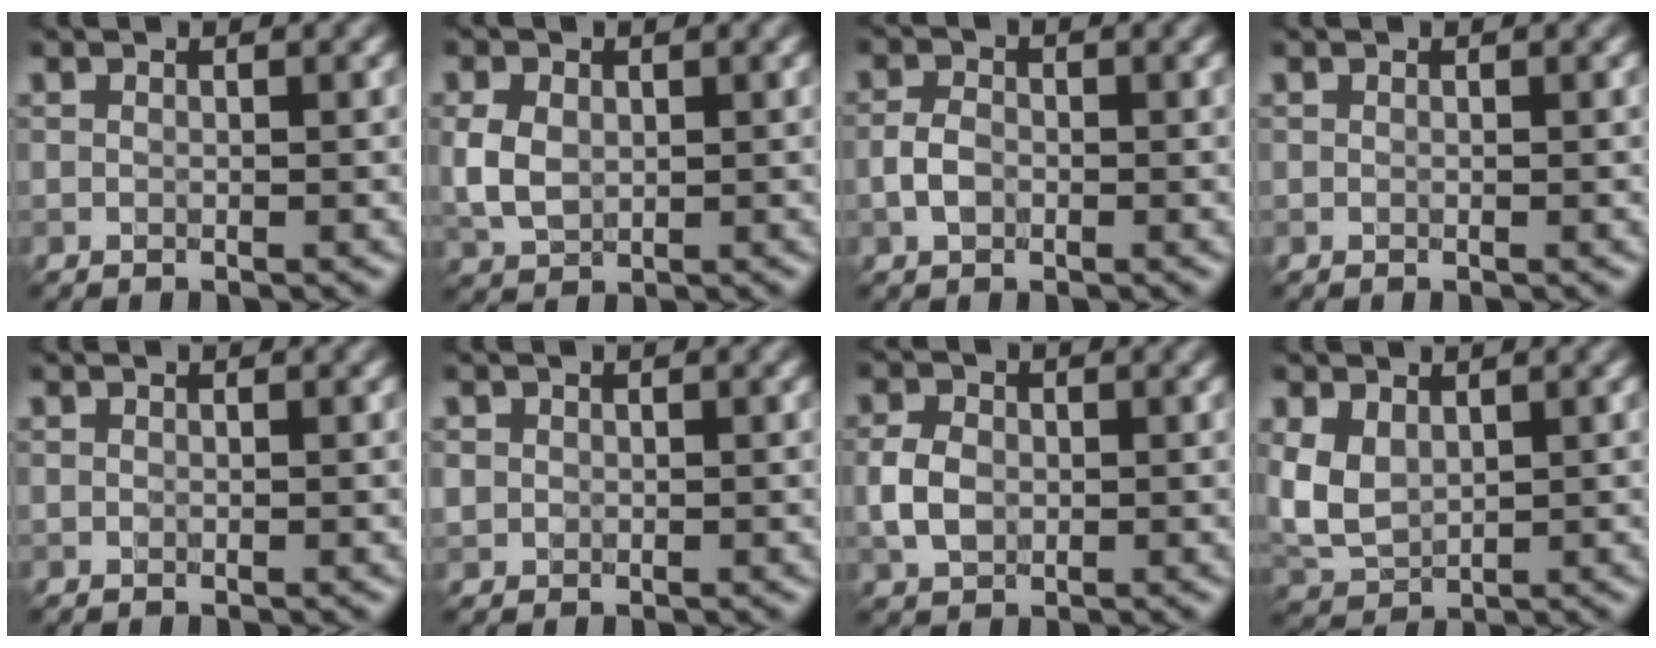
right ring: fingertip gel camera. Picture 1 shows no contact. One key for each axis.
{"total": 3.4, "fx": 0.3, "fy": 2.5, "fz": 2.2, "tx": -0.055, "ty": 0.000, "tz": 0.006}
{"total": 2.0, "fx": -0.6, "fy": 1.4, "fz": 1.4, "tx": -0.028, "ty": 0.002, "tz": -0.017}
{"total": 0.0}
{"total": 0.0}
{"total": 1.0, "fx": 0.3, "fy": 0.9, "fz": 0.2, "tx": -0.001, "ty": -0.002, "tz": 0.008}
{"total": 3.1, "fx": -0.3, "fy": 2.3, "fz": 1.9, "tx": -0.043, "ty": 0.001, "tz": -0.010}
{"total": 4.1, "fx": 0.9, "fy": 2.8, "fz": 2.9, "tx": -0.076, "ty": -0.001, "tz": 0.022}